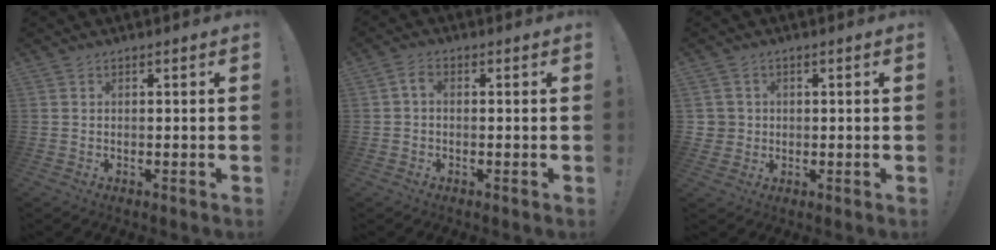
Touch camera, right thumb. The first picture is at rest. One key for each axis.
{"total": 2.2, "fx": -0.4, "fy": 1.2, "fz": 1.8, "tx": -0.040, "ty": 0.010, "tz": -0.005}
{"total": 3.1, "fx": 0.4, "fy": 3.0, "fz": 0.6, "tx": -0.010, "ty": 0.004, "tz": 0.009}